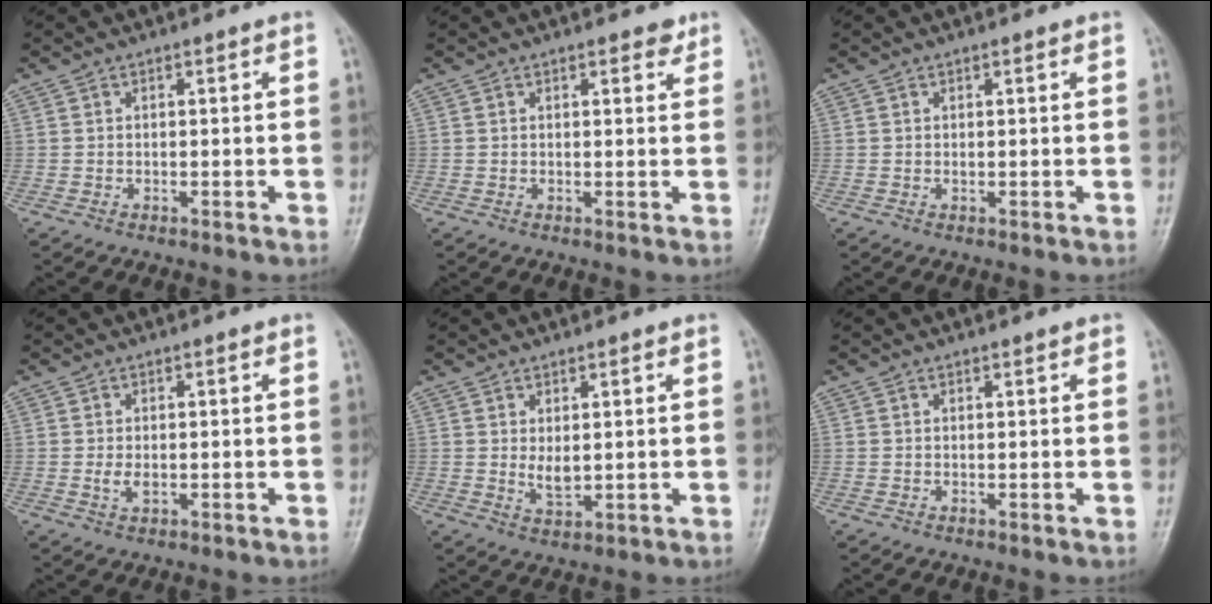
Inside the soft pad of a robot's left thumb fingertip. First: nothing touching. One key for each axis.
{"total": 2.0, "fx": 1.4, "fy": 0.9, "fz": 1.1, "tx": -0.004, "ty": -0.006, "tz": 0.014}
{"total": 0.7, "fx": 0.4, "fy": 0.3, "fz": 0.5, "tx": -0.008, "ty": -0.001, "tz": 0.005}
{"total": 2.2, "fx": -0.1, "fy": 1.3, "fz": 1.8, "tx": -0.035, "ty": -0.005, "tz": -0.001}
{"total": 3.7, "fx": 1.1, "fy": 1.8, "fz": 3.0, "tx": -0.047, "ty": -0.016, "tz": 0.024}
{"total": 0.8, "fx": 0.6, "fy": 0.3, "fz": 0.4, "tx": -0.006, "ty": -0.002, "tz": 0.006}